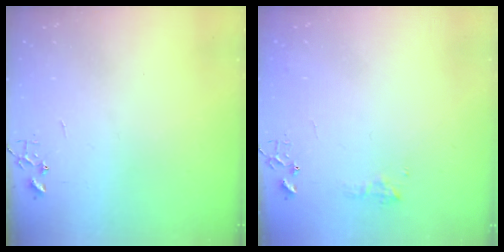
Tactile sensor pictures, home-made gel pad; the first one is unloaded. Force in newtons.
{"total": 7.6, "press": 7.6, "slide": 0.8}